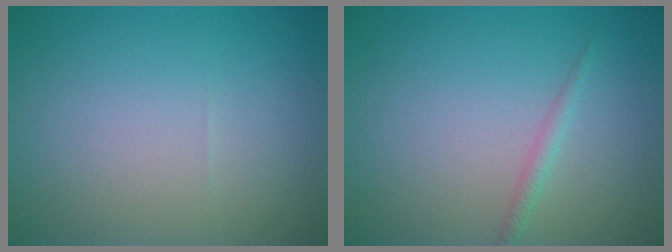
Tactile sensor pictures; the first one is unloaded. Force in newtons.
{"total": 1.0, "press": 1.0, "slide": 0.1}